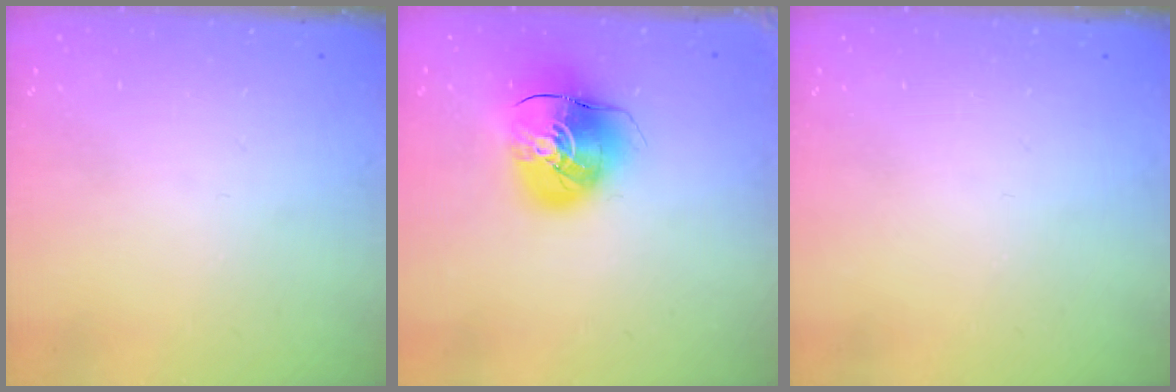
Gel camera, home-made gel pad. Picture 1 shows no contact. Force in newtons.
{"total": 10.8, "press": 10.6, "slide": 1.6}
{"total": 0.0}